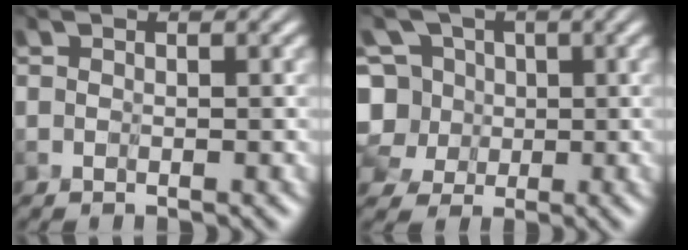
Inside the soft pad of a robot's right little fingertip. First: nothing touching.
{"total": 4.2, "force": [0.0, 4.0, 1.2], "torque": [-0.033, 0.021, -0.024]}